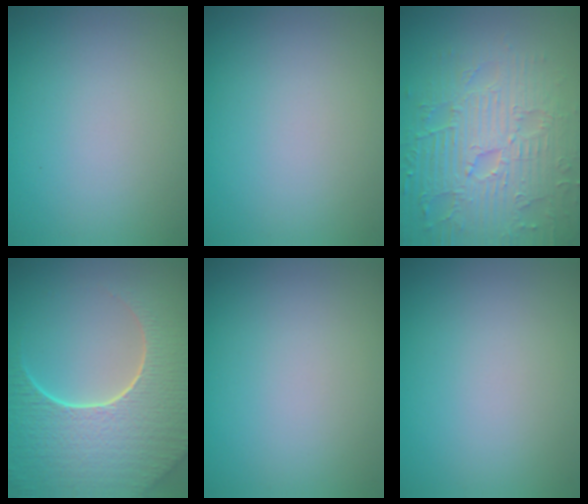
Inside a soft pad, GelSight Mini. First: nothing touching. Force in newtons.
{"total": 0.0}
{"total": 7.7, "press": 5.9, "slide": 4.8}
{"total": 9.5, "press": 6.7, "slide": 6.6}
{"total": 0.0}
{"total": 0.0}